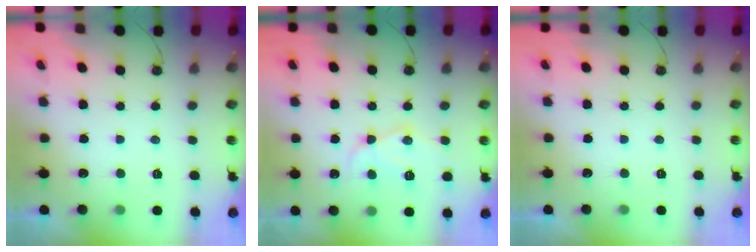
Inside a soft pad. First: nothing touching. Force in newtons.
{"total": 13.1, "press": 13.1, "slide": 1.1}
{"total": 0.0}